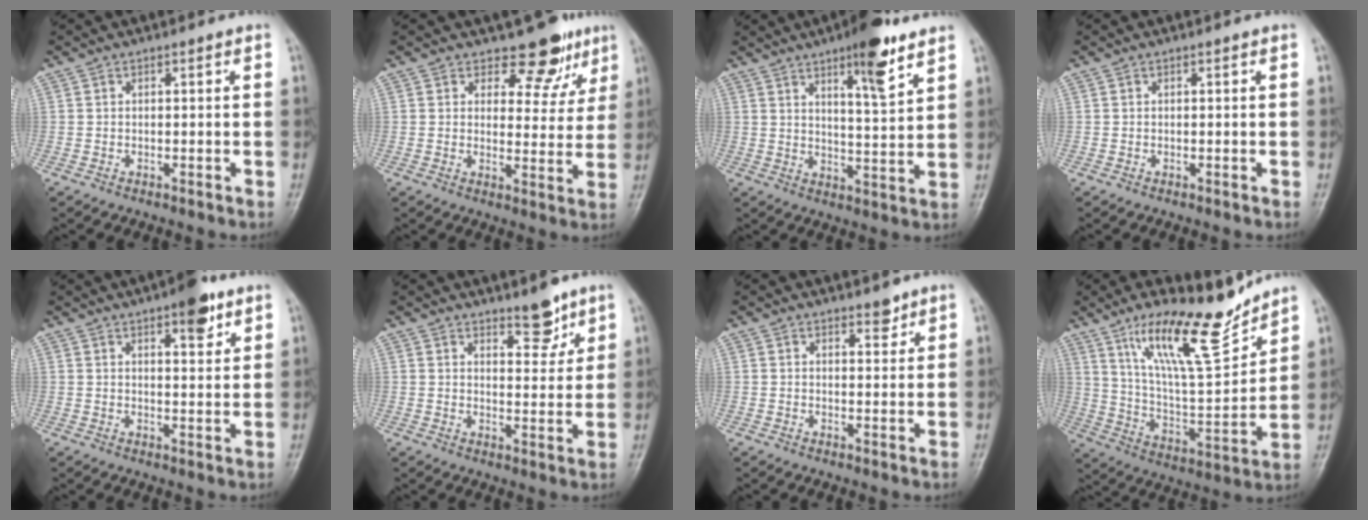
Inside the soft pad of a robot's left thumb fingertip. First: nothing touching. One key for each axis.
{"total": 8.2, "fx": 6.1, "fy": 4.8, "fz": 2.5, "tx": 0.008, "ty": -0.040, "tz": 0.073}
{"total": 10.6, "fx": 6.6, "fy": 2.4, "fz": 7.9, "tx": -0.105, "ty": -0.041, "tz": 0.098}
{"total": 0.0}
{"total": 7.0, "fx": 4.2, "fy": 2.4, "fz": 5.0, "tx": -0.052, "ty": -0.020, "tz": 0.054}
{"total": 5.8, "fx": 4.3, "fy": 2.2, "fz": 3.2, "tx": -0.023, "ty": -0.035, "tz": 0.064}
{"total": 2.7, "fx": 2.2, "fy": 1.1, "fz": 1.2, "tx": -0.005, "ty": -0.016, "tz": 0.033}
{"total": 18.6, "fx": 13.3, "fy": 4.5, "fz": 12.2, "tx": -0.170, "ty": -0.082, "tz": 0.237}